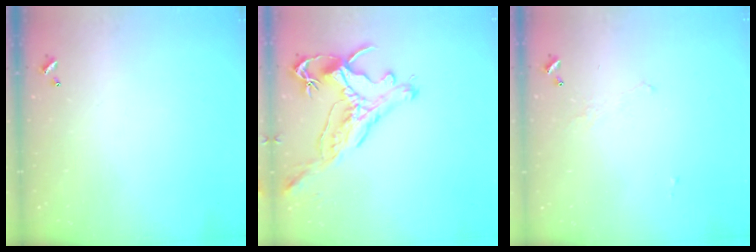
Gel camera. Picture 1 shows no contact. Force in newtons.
{"total": 1.2, "press": 0.9, "slide": 0.9}
{"total": 1.1, "press": 0.8, "slide": 0.7}